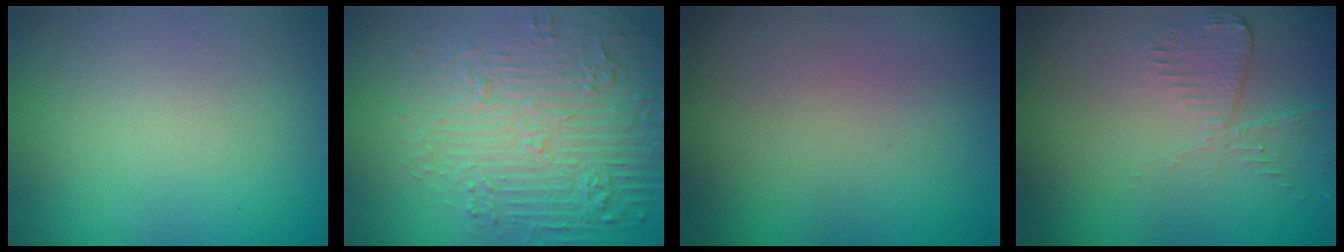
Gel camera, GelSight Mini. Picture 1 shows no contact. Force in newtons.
{"total": 7.2, "press": 5.4, "slide": 4.8}
{"total": 0.0}
{"total": 2.0, "press": 1.9, "slide": 0.6}